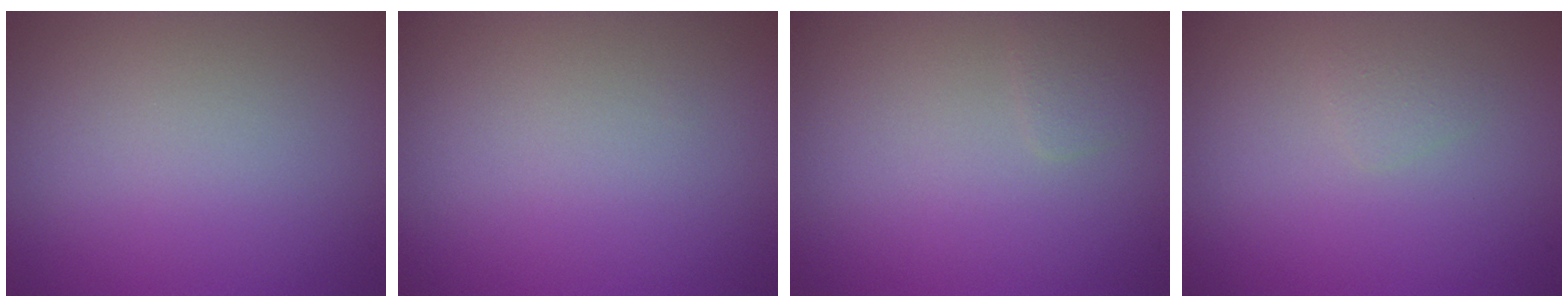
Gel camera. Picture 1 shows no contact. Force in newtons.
{"total": 0.0}
{"total": 0.8, "press": 0.8, "slide": 0.0}
{"total": 0.7, "press": 0.7, "slide": 0.0}